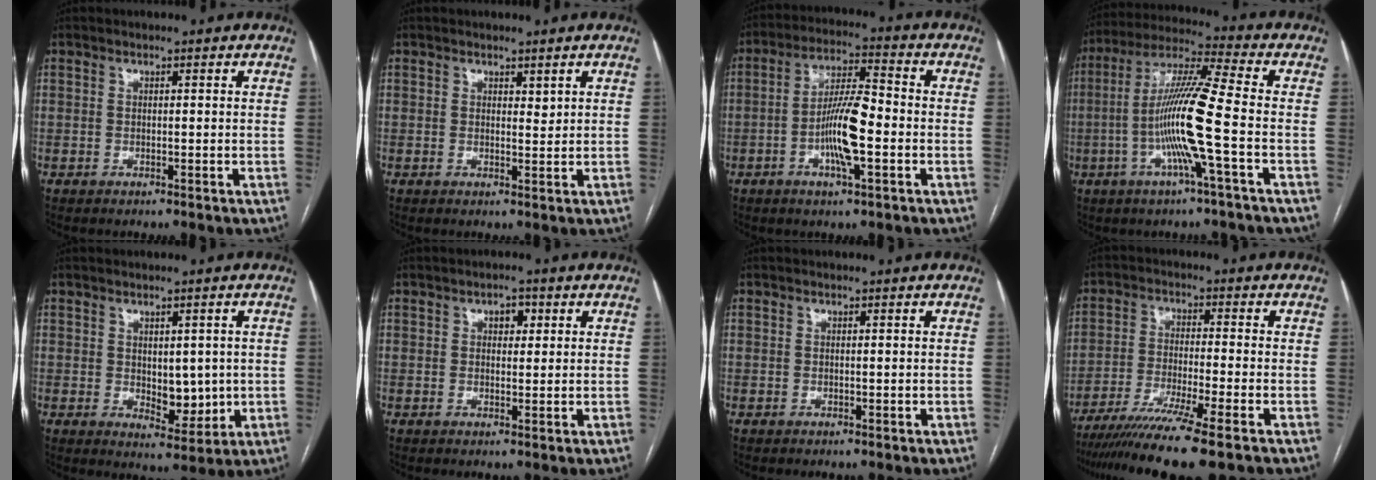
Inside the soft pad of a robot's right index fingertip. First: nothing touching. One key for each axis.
{"total": 1.2, "fx": 0.8, "fy": 0.5, "fz": 0.6, "tx": -0.004, "ty": -0.006, "tz": 0.011}
{"total": 9.7, "fx": -2.5, "fy": 1.6, "fz": 9.2, "tx": -0.175, "ty": 0.006, "tz": -0.049}
{"total": 13.3, "fx": -3.0, "fy": -1.0, "fz": 13.0, "tx": -0.251, "ty": 0.000, "tz": -0.068}
{"total": 5.6, "fx": 0.0, "fy": 3.0, "fz": 4.8, "tx": -0.063, "ty": -0.005, "tz": 0.013}
{"total": 2.3, "fx": 0.9, "fy": 1.4, "fz": 1.6, "tx": -0.020, "ty": 0.007, "tz": 0.012}
{"total": 0.0}
{"total": 12.3, "fx": -9.3, "fy": -1.5, "fz": 7.9, "tx": -0.127, "ty": -0.033, "tz": -0.148}